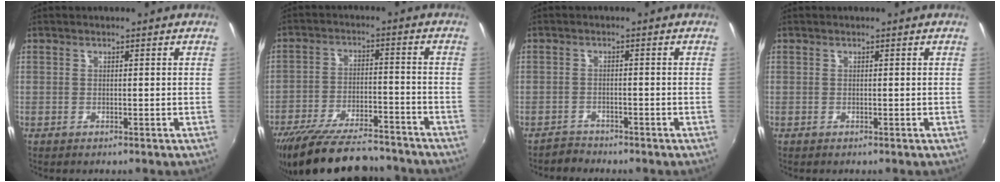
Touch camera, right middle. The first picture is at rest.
{"total": 19.1, "force": [-16.4, 5.0, 8.3], "torque": [-0.165, -0.020, -0.247]}
{"total": 2.4, "force": [-2.2, 1.0, -0.2], "torque": [-0.005, 0.004, -0.043]}
{"total": 0.0}